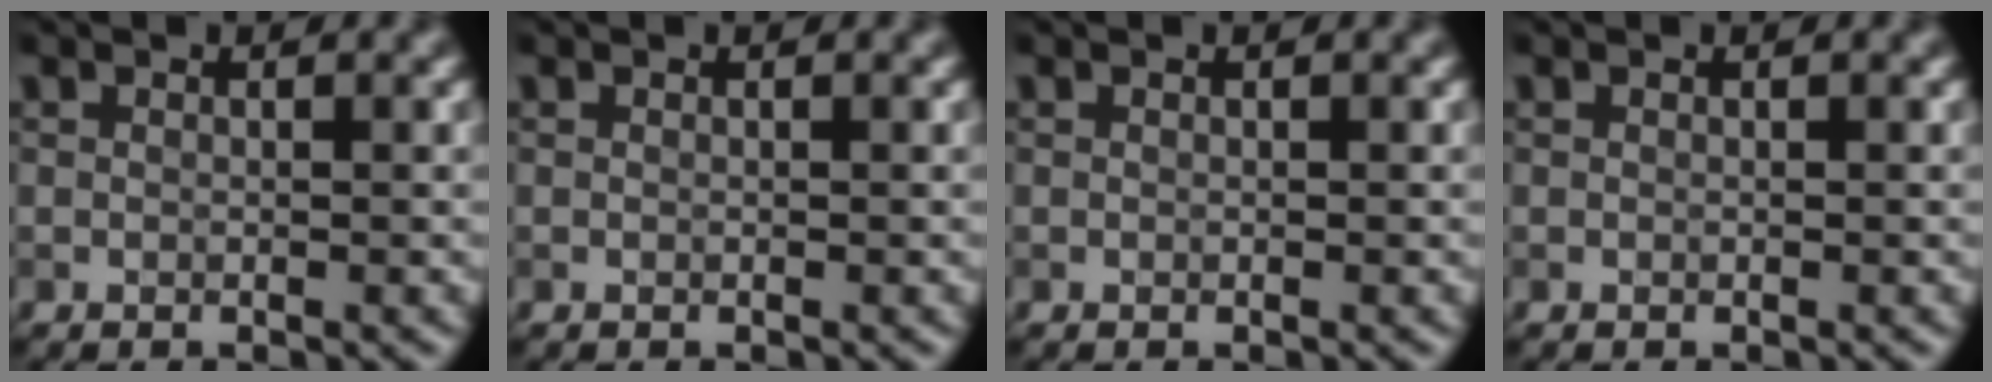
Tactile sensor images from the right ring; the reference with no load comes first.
{"total": 0.0}
{"total": 0.0}
{"total": 0.0}